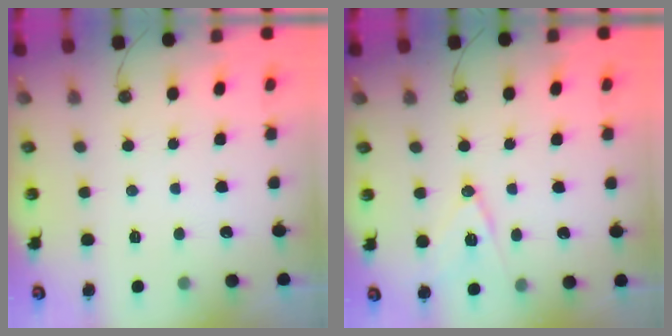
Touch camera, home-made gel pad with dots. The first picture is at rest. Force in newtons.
{"total": 12.1, "press": 11.6, "slide": 3.4}